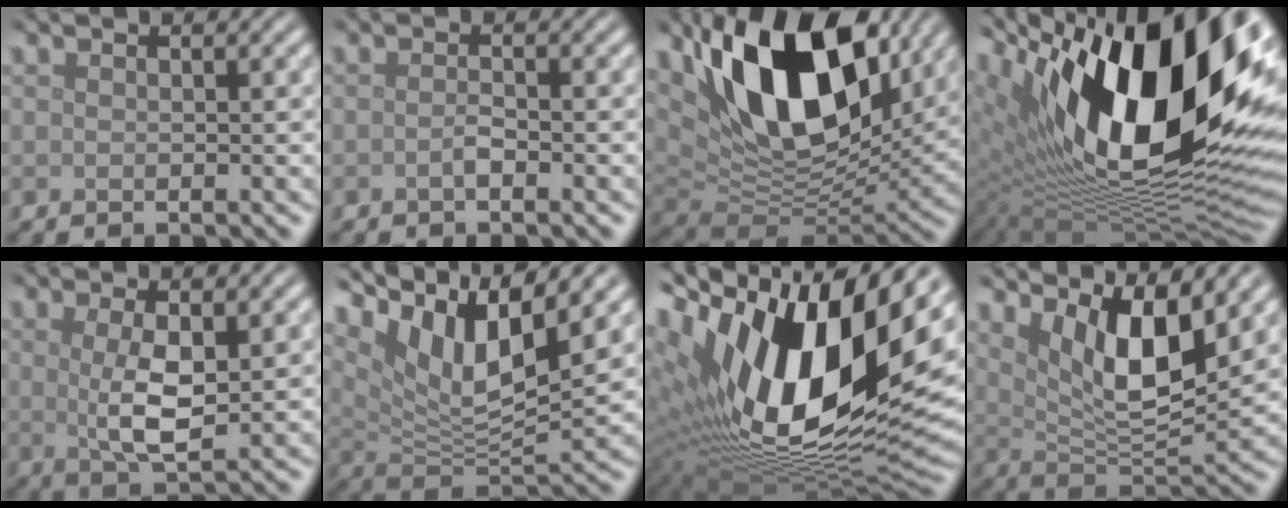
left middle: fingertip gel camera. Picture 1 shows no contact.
{"total": 1.0, "force": [-0.5, 0.2, 0.8], "torque": [-0.017, 0.002, -0.009]}
{"total": 13.8, "force": [5.8, 7.4, 10.1], "torque": [-0.167, -0.002, 0.101]}
{"total": 19.4, "force": [6.9, 8.2, 16.1], "torque": [-0.259, 0.022, 0.115]}
{"total": 4.1, "force": [0.5, 1.2, 3.9], "torque": [-0.079, -0.005, 0.014]}
{"total": 9.4, "force": [5.7, 2.6, 7.0], "torque": [-0.131, -0.001, 0.111]}
{"total": 19.9, "force": [5.3, 9.7, 16.5], "torque": [-0.311, 0.005, 0.098]}
{"total": 7.8, "force": [3.4, 2.5, 6.5], "torque": [-0.116, -0.015, 0.062]}